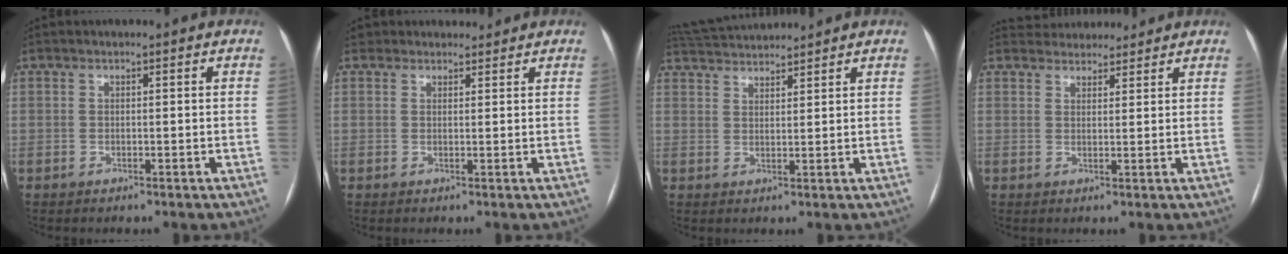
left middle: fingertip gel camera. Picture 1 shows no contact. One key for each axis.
{"total": 2.4, "fx": 2.0, "fy": 1.2, "fz": -0.4, "tx": 0.012, "ty": 0.010, "tz": 0.025}
{"total": 7.3, "fx": 7.1, "fy": 0.4, "fz": 1.5, "tx": -0.037, "ty": 0.031, "tz": 0.123}
{"total": 6.6, "fx": 6.1, "fy": 2.3, "fz": 0.6, "tx": 0.001, "ty": 0.023, "tz": 0.082}